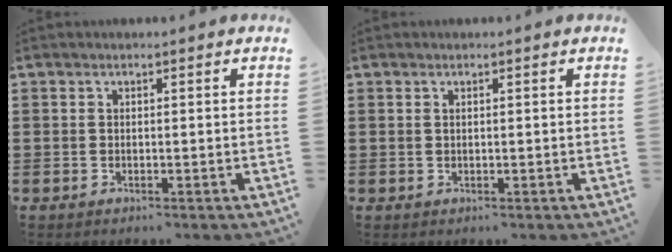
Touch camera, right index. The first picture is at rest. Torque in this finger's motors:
{"motor_torque": [0.82, 1.32, 0.04, 0.00]}